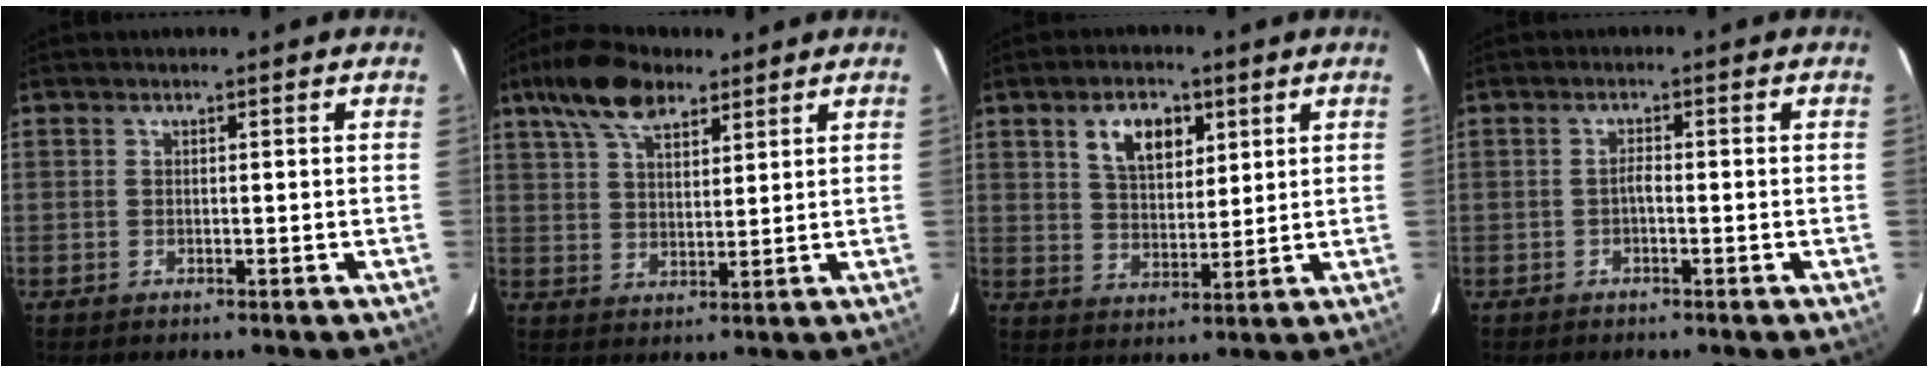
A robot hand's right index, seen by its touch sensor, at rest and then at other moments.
{"total": 11.0, "force": [7.0, 5.0, 6.7], "torque": [-0.132, 0.034, 0.125]}
{"total": 8.3, "force": [4.0, 4.6, 5.6], "torque": [-0.097, 0.013, 0.074]}
{"total": 1.1, "force": [-0.5, 0.3, 0.9], "torque": [-0.018, 0.006, -0.011]}